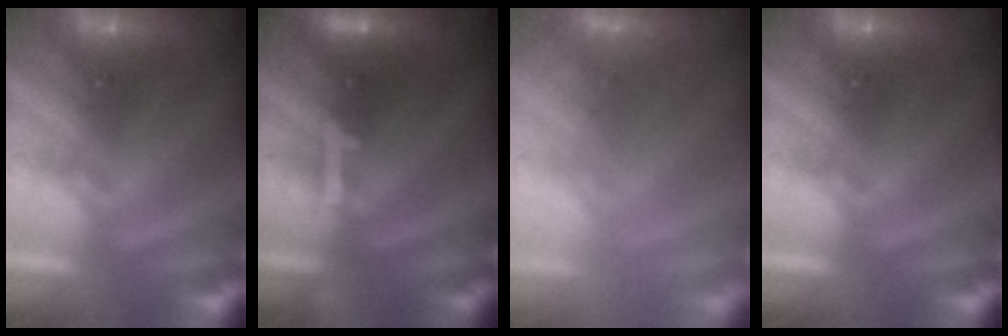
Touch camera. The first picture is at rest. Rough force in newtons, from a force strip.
{"total": 3.4}
{"total": 7.5}
{"total": 0.0}